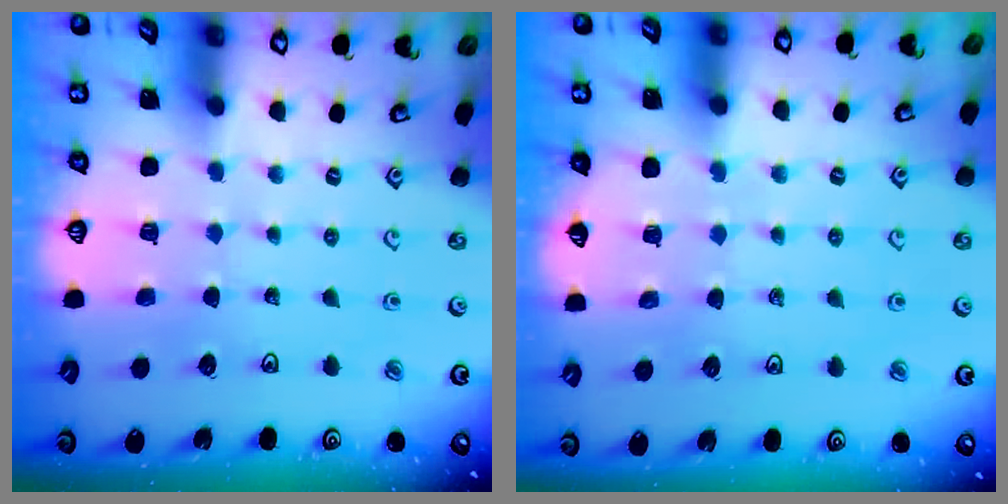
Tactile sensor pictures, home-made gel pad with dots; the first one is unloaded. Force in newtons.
{"total": 4.5, "press": 4.5, "slide": 0.6}